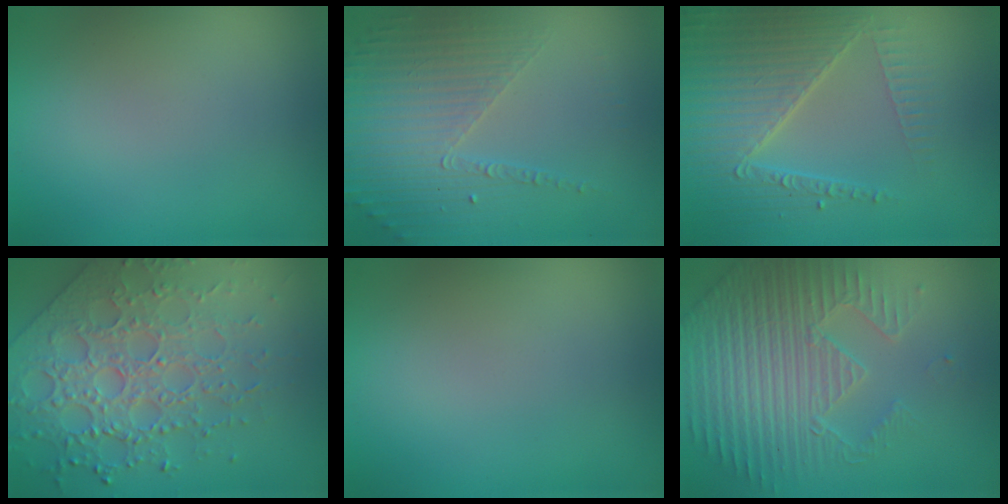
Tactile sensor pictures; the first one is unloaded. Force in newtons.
{"total": 4.8, "press": 3.2, "slide": 3.5}
{"total": 5.3, "press": 4.5, "slide": 2.9}
{"total": 7.5, "press": 5.4, "slide": 5.1}
{"total": 0.0}
{"total": 4.9, "press": 4.6, "slide": 1.8}